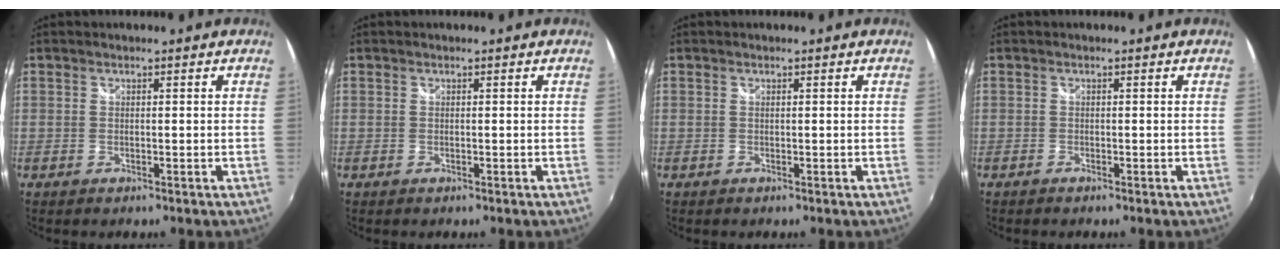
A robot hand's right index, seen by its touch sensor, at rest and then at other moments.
{"total": 0.0}
{"total": 0.0}
{"total": 0.5, "force": [-0.5, 0.2, 0.1], "torque": [-0.004, -0.003, -0.012]}